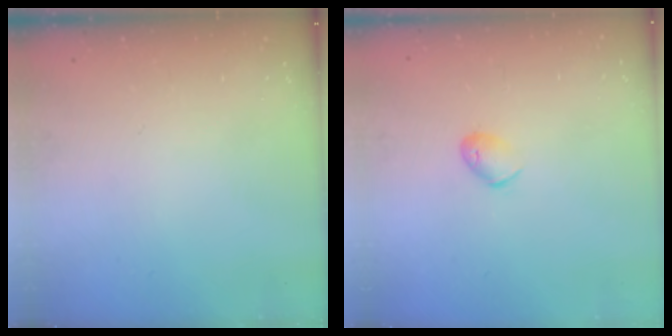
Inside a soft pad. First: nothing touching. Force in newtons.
{"total": 5.9, "press": 5.8, "slide": 0.7}